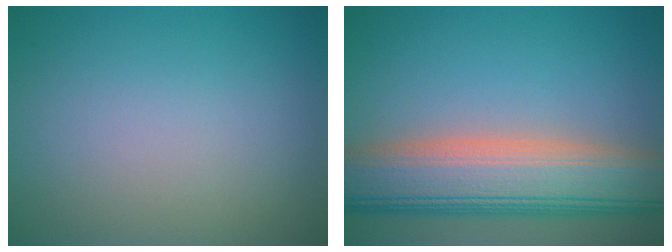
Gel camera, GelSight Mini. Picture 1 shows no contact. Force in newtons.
{"total": 10.2, "press": 10.2, "slide": 1.1}